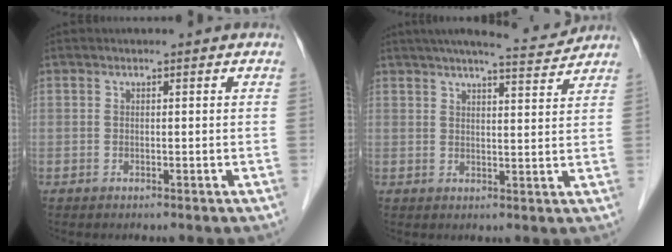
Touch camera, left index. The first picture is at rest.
{"total": 9.0, "force": [8.3, 0.1, 3.5], "torque": [-0.052, 0.006, 0.109]}